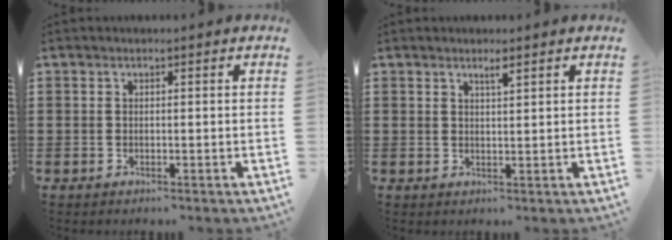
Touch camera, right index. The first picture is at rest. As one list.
[{"total": 1.6, "force": [1.2, 0.2, 1.1], "torque": [-0.014, -0.002, 0.019]}]